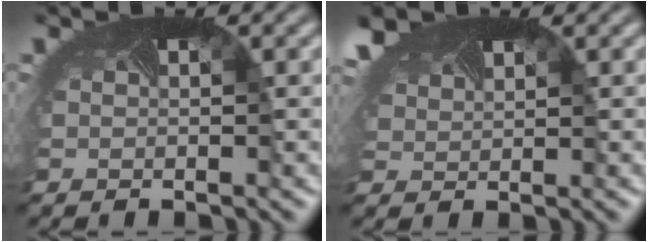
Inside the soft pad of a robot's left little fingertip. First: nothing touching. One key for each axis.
{"total": 3.1, "fx": 2.6, "fy": 1.3, "fz": 1.1, "tx": -0.060, "ty": -0.005, "tz": 0.055}